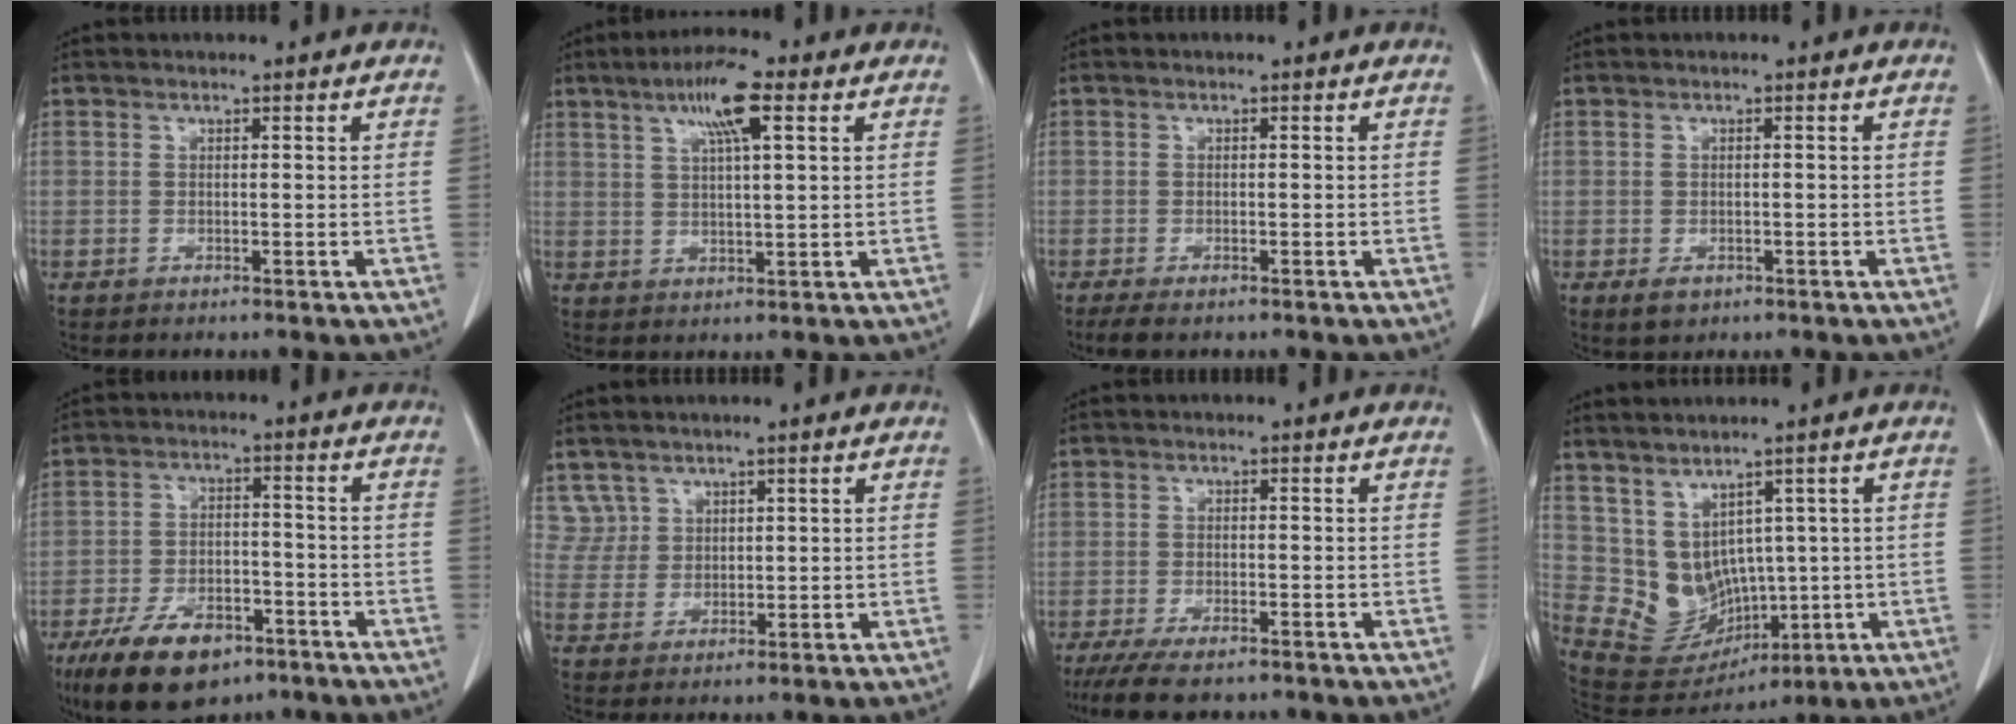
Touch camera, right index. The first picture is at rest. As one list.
[{"total": 7.4, "force": [3.7, 1.0, 6.3], "torque": [-0.115, 0.009, 0.062]}, {"total": 2.7, "force": [-1.9, 0.8, 1.8], "torque": [-0.037, -0.006, -0.033]}, {"total": 2.4, "force": [-1.3, 1.5, 1.4], "torque": [-0.024, -0.001, -0.014]}, {"total": 12.7, "force": [-8.2, 5.8, 7.7], "torque": [-0.142, -0.003, -0.139]}, {"total": 3.6, "force": [2.2, 2.9, -0.6], "torque": [0.026, 0.007, 0.039]}, {"total": 7.8, "force": [-6.1, 2.0, 4.4], "torque": [-0.073, -0.016, -0.102]}, {"total": 9.2, "force": [1.1, 7.8, 4.7], "torque": [-0.083, 0.021, 0.061]}]